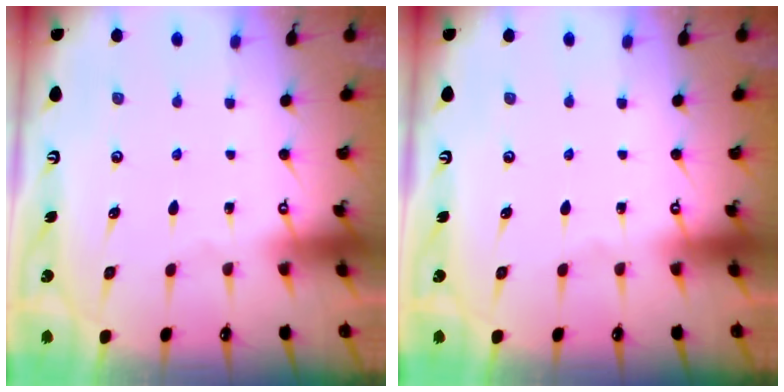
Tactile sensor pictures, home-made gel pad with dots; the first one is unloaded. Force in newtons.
{"total": 0.0}